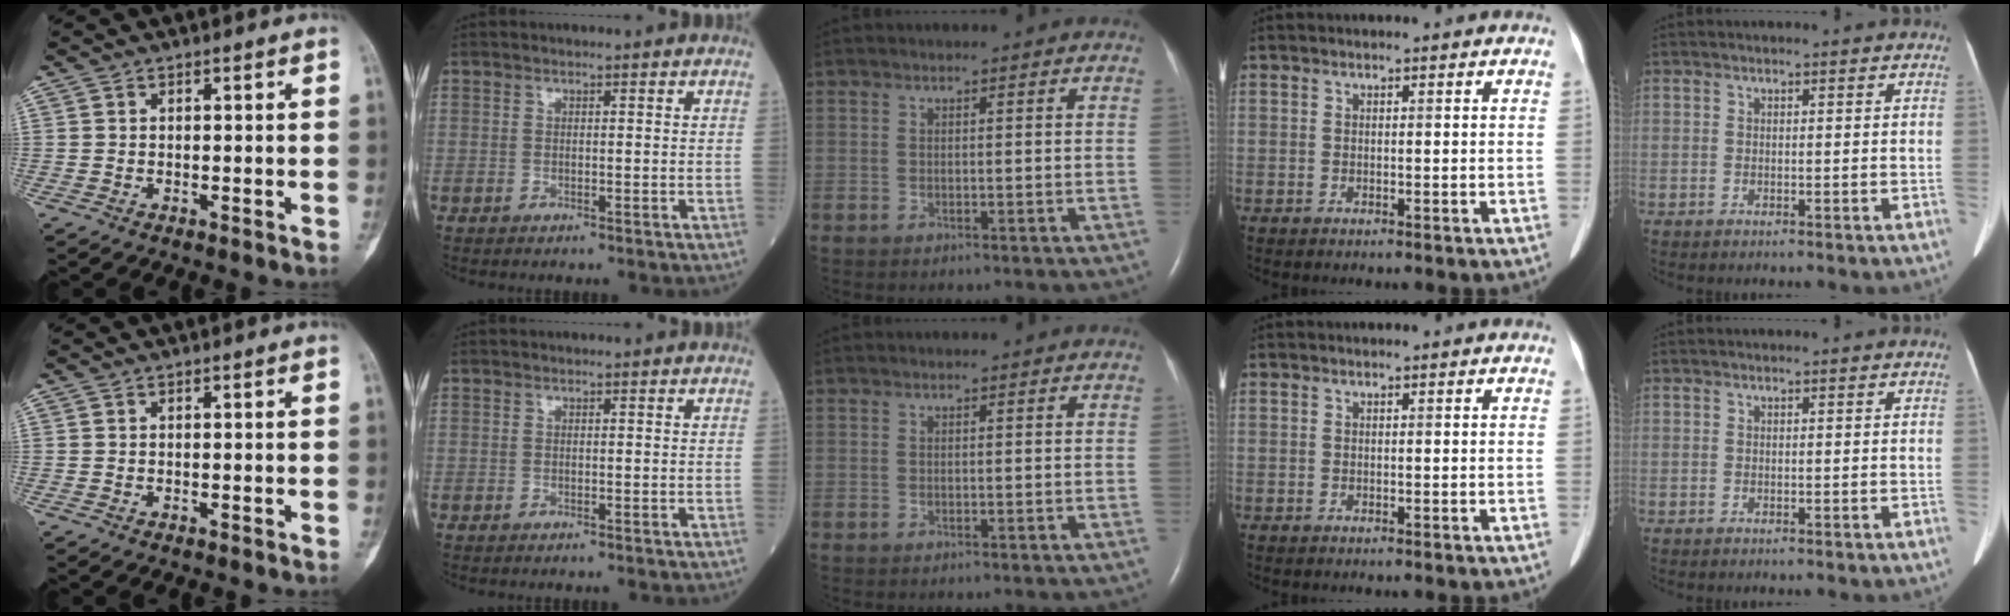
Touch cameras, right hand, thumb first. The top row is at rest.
{}